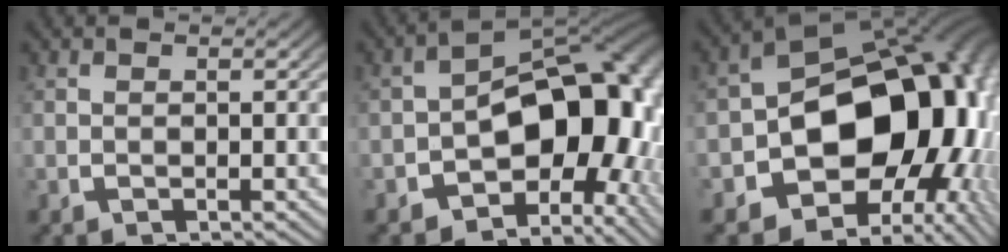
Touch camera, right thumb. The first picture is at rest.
{"total": 17.7, "force": [-2.4, 11.3, 13.5], "torque": [-0.205, -0.046, -0.021]}
{"total": 22.3, "force": [-1.4, 14.3, 17.1], "torque": [-0.281, -0.048, -0.008]}